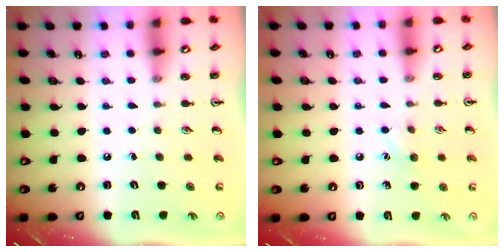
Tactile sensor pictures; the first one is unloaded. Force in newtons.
{"total": 5.9, "press": 5.6, "slide": 1.7}